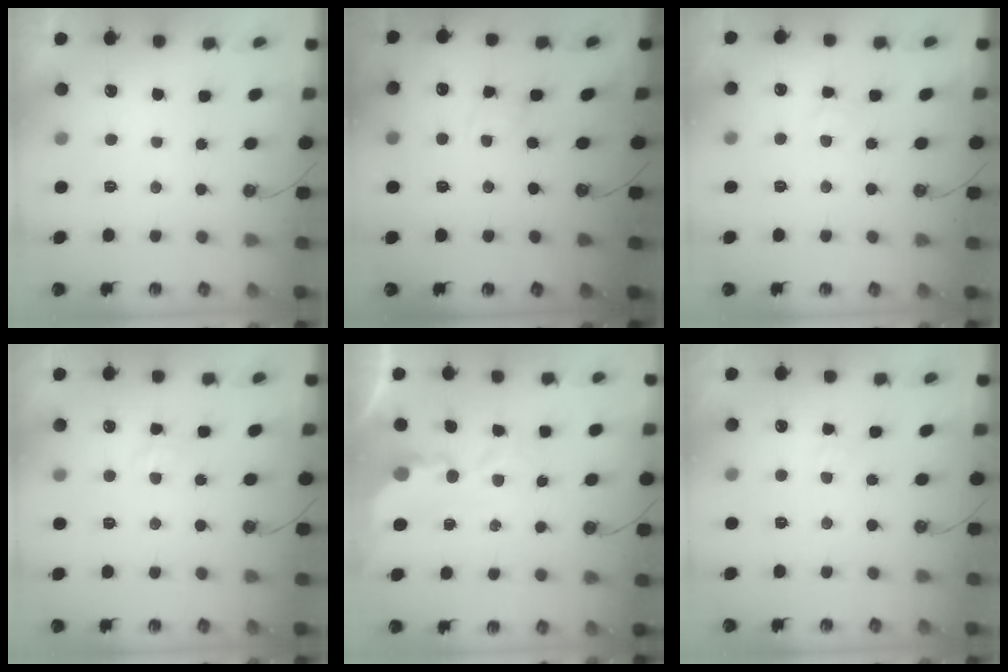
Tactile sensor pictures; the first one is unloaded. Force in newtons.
{"total": 2.1, "press": 2.1, "slide": 0.4}
{"total": 5.0, "press": 5.0, "slide": 0.5}
{"total": 3.0, "press": 2.9, "slide": 0.5}
{"total": 4.0, "press": 4.0, "slide": 0.3}
{"total": 5.6, "press": 5.6, "slide": 0.7}